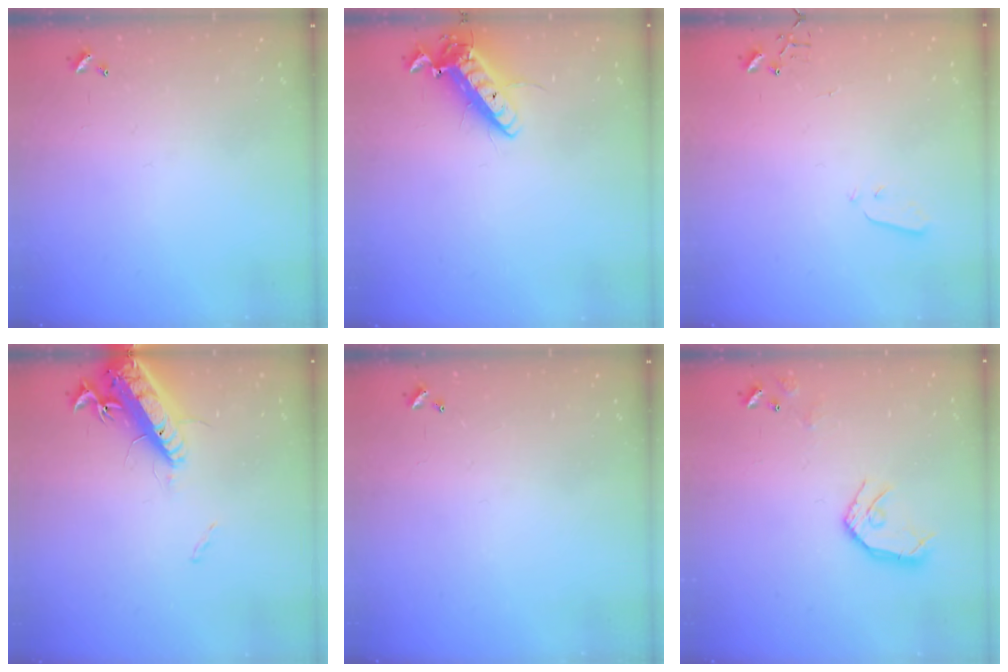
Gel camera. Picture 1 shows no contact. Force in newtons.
{"total": 14.3, "press": 14.0, "slide": 2.8}
{"total": 3.0, "press": 3.0, "slide": 0.3}
{"total": 16.7, "press": 16.2, "slide": 4.1}
{"total": 0.0}
{"total": 11.7, "press": 11.6, "slide": 1.2}